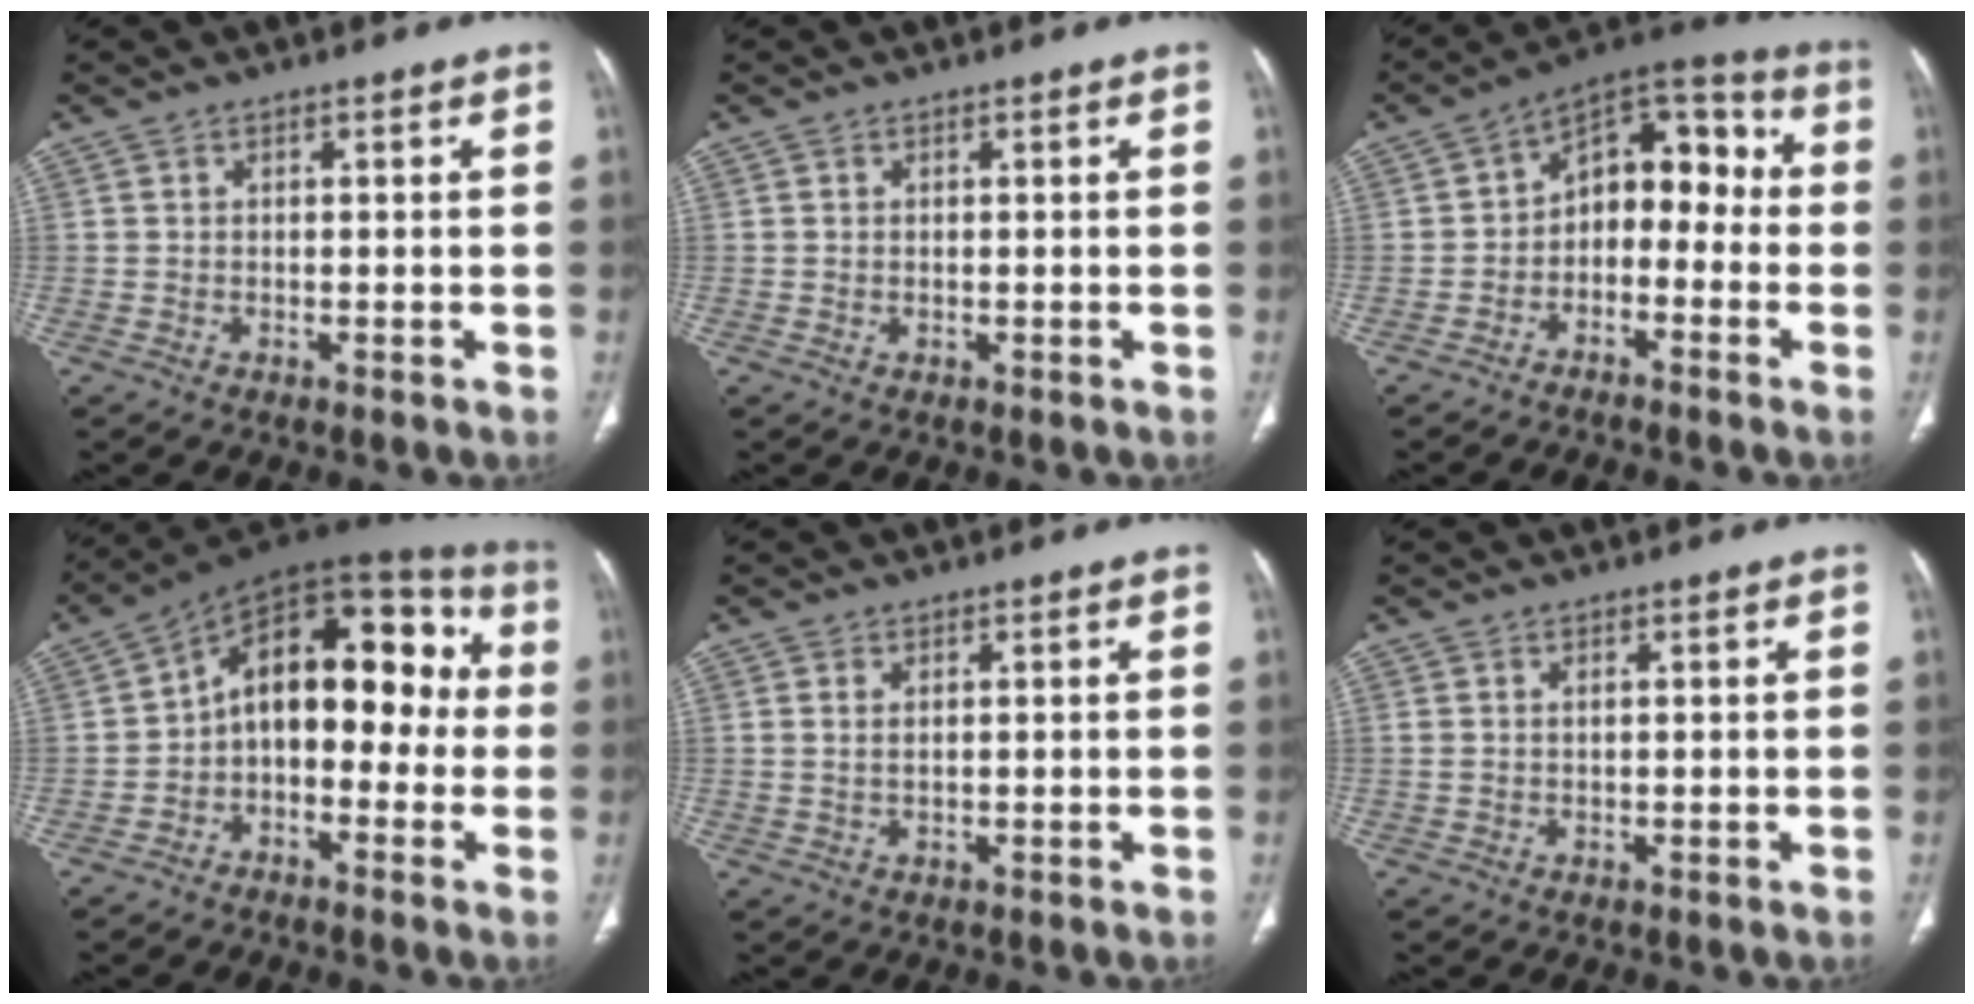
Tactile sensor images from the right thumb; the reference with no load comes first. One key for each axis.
{"total": 0.0}
{"total": 11.8, "fx": -1.8, "fy": 7.9, "fz": 8.5, "tx": -0.079, "ty": 0.058, "tz": -0.046}
{"total": 16.8, "fx": -0.6, "fy": 10.1, "fz": 13.5, "tx": -0.146, "ty": 0.061, "tz": -0.027}
{"total": 1.5, "fx": 0.5, "fy": 0.7, "fz": 1.3, "tx": -0.032, "ty": 0.001, "tz": 0.016}
{"total": 0.7, "fx": 0.3, "fy": 0.3, "fz": 0.6, "tx": -0.020, "ty": 0.010, "tz": 0.011}